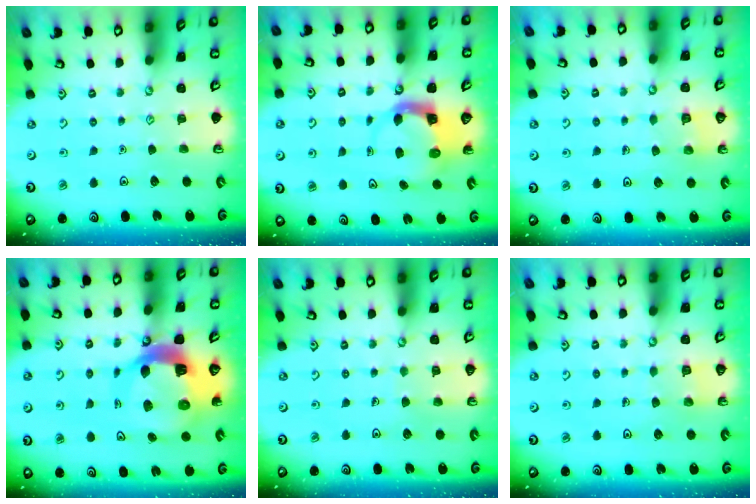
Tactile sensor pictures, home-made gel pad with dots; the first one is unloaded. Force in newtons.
{"total": 3.9, "press": 3.9, "slide": 0.5}
{"total": 2.8, "press": 2.8, "slide": 0.1}
{"total": 14.2, "press": 14.1, "slide": 1.9}
{"total": 4.0, "press": 4.0, "slide": 0.3}
{"total": 3.0, "press": 3.0, "slide": 0.2}